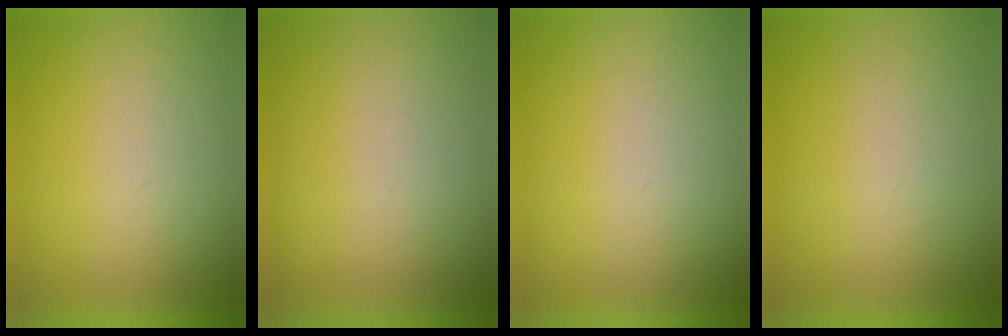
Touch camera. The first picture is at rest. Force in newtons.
{"total": 0.0}
{"total": 2.0}
{"total": 3.8}